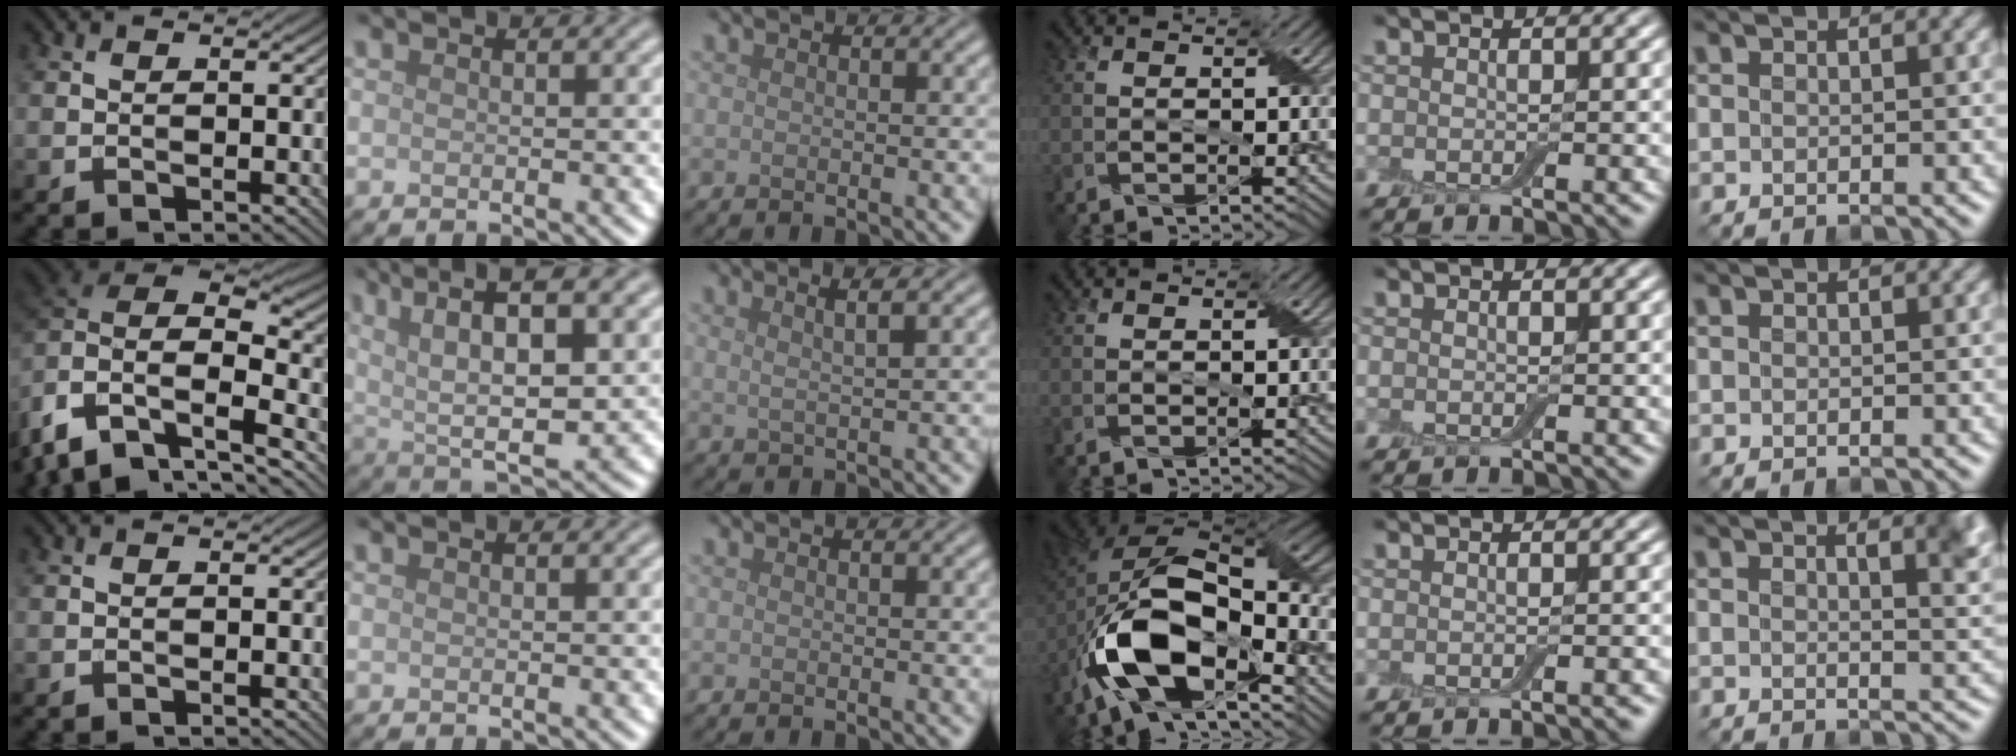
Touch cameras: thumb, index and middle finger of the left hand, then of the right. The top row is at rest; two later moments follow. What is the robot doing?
{"motion": "peel", "object": "bubble wrap"}